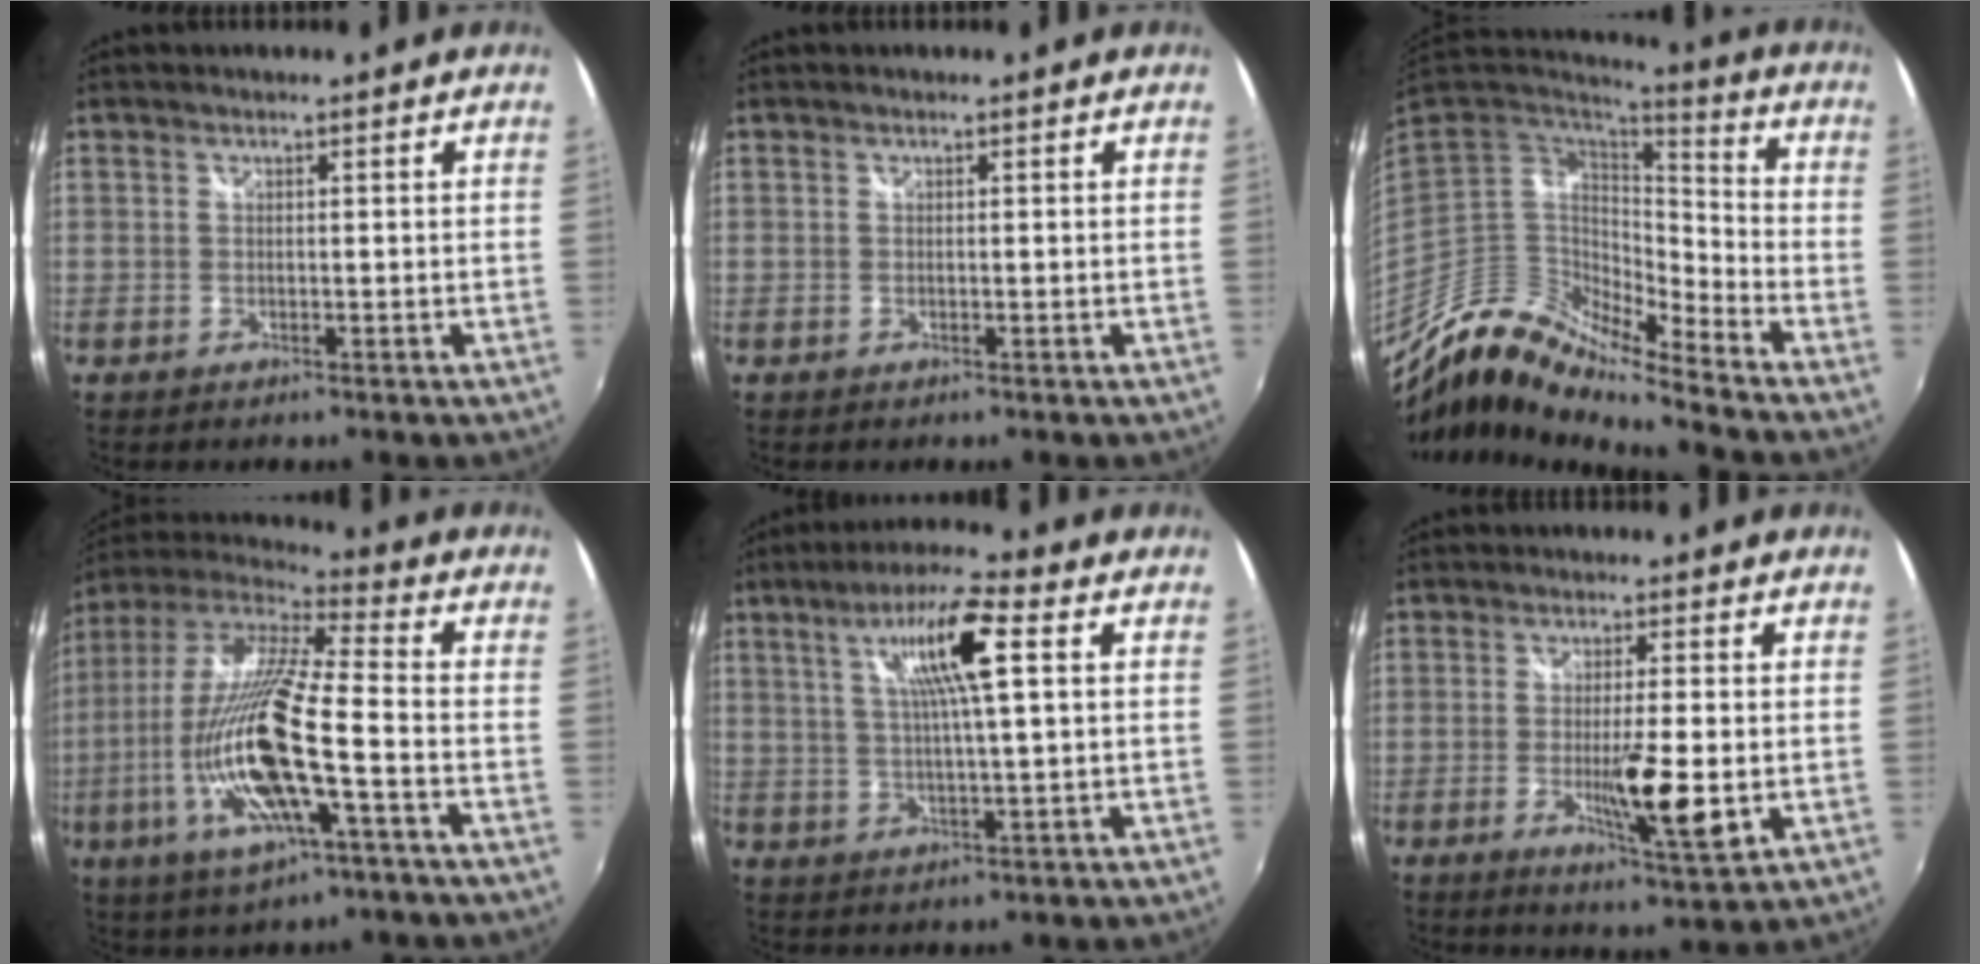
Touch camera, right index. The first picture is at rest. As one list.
[{"total": 0.0}, {"total": 12.9, "force": [-11.0, 1.2, 6.7], "torque": [-0.103, -0.014, -0.218]}, {"total": 21.3, "force": [-6.0, 3.9, 20.0], "torque": [-0.375, -0.033, -0.116]}, {"total": 10.9, "force": [3.5, 1.3, 10.3], "torque": [-0.182, 0.015, 0.061]}, {"total": 8.8, "force": [-1.7, 1.5, 8.5], "torque": [-0.146, -0.020, -0.026]}]